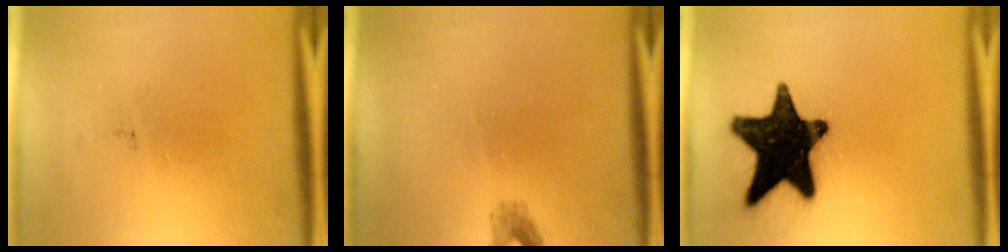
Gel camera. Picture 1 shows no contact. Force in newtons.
{"total": 1.2}
{"total": 19.6}